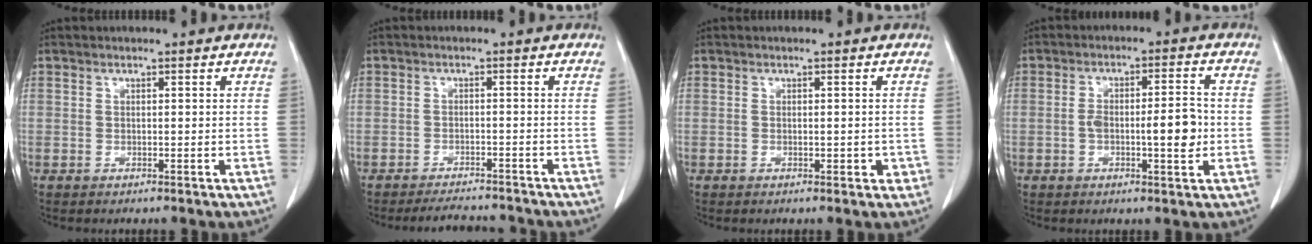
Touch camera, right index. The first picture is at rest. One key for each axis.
{"total": 5.4, "fx": -5.3, "fy": 1.1, "fz": 0.6, "tx": -0.006, "ty": -0.001, "tz": -0.074}
{"total": 1.5, "fx": -0.3, "fy": 0.9, "fz": 1.2, "tx": -0.011, "ty": 0.001, "tz": 0.002}
{"total": 6.9, "fx": -1.0, "fy": 1.7, "fz": 6.6, "tx": -0.113, "ty": 0.011, "tz": -0.013}